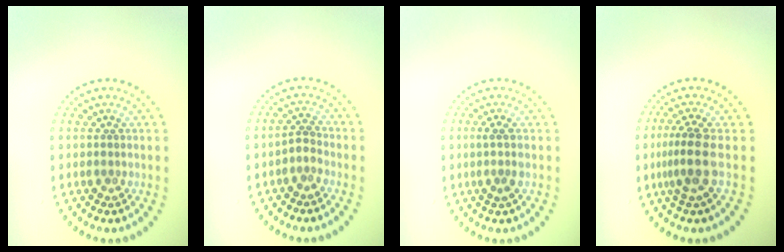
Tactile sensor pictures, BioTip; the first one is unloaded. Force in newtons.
{"total": 1.3, "press": 1.1, "slide": 0.7}
{"total": 1.6, "press": 1.2, "slide": 1.0}
{"total": 2.8, "press": 2.0, "slide": 1.9}